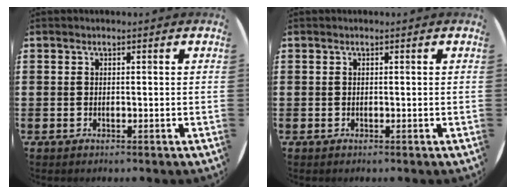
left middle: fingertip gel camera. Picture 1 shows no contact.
{"total": 0.0}